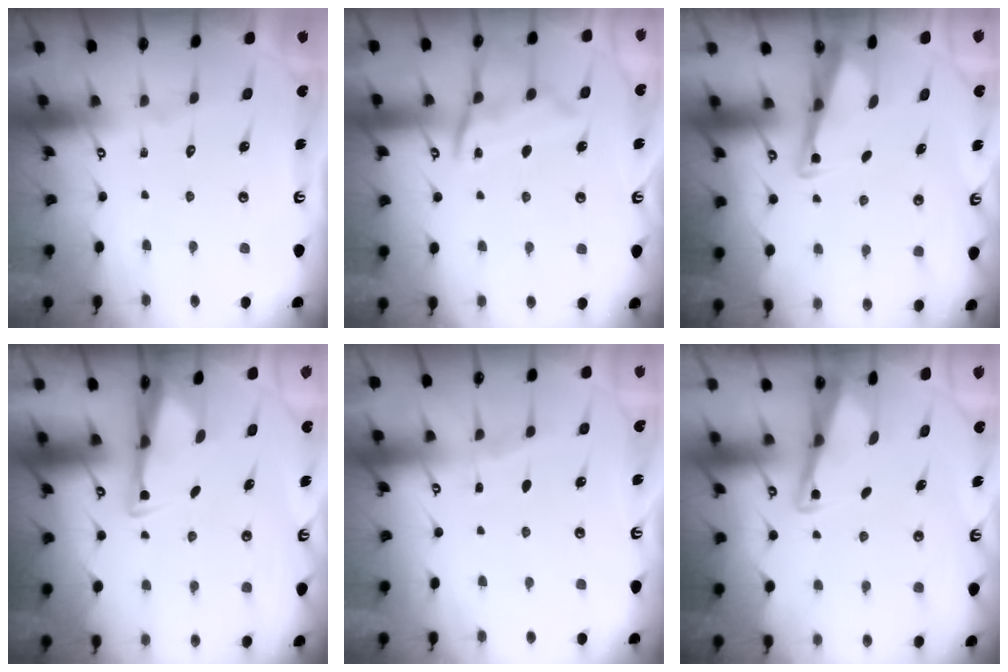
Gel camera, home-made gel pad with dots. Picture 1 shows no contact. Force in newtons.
{"total": 12.2, "press": 12.1, "slide": 1.1}
{"total": 3.1, "press": 3.1, "slide": 0.3}
{"total": 2.9, "press": 2.7, "slide": 0.9}
{"total": 3.0, "press": 3.0, "slide": 0.4}
{"total": 3.0, "press": 2.9, "slide": 0.4}